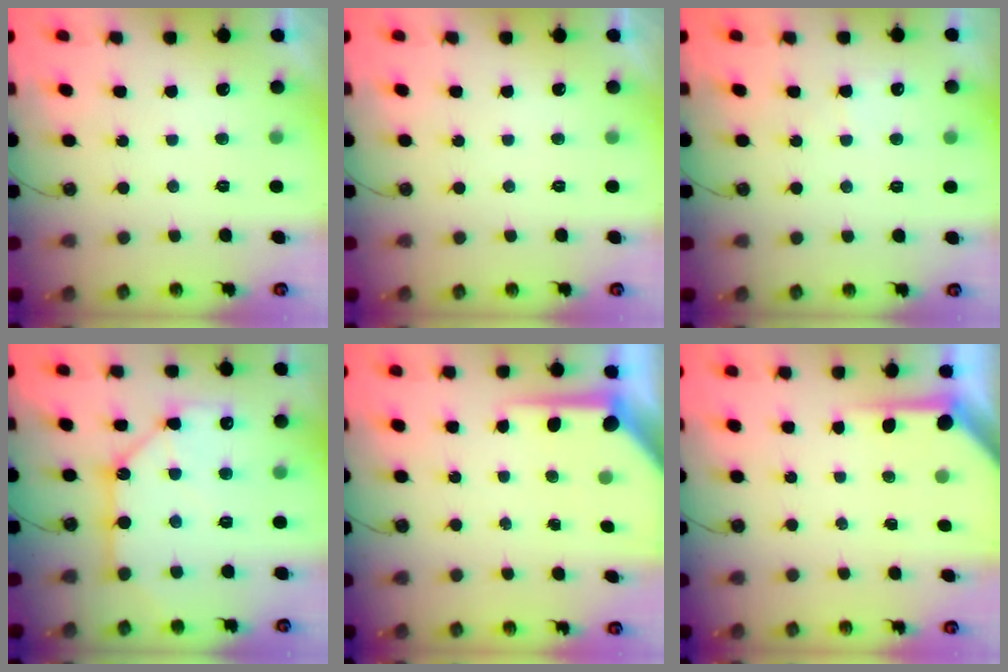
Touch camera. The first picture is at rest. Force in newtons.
{"total": 0.0}
{"total": 3.5, "press": 3.4, "slide": 0.4}
{"total": 11.2, "press": 11.2, "slide": 0.7}
{"total": 7.5, "press": 7.5, "slide": 0.7}
{"total": 4.0, "press": 3.9, "slide": 0.2}